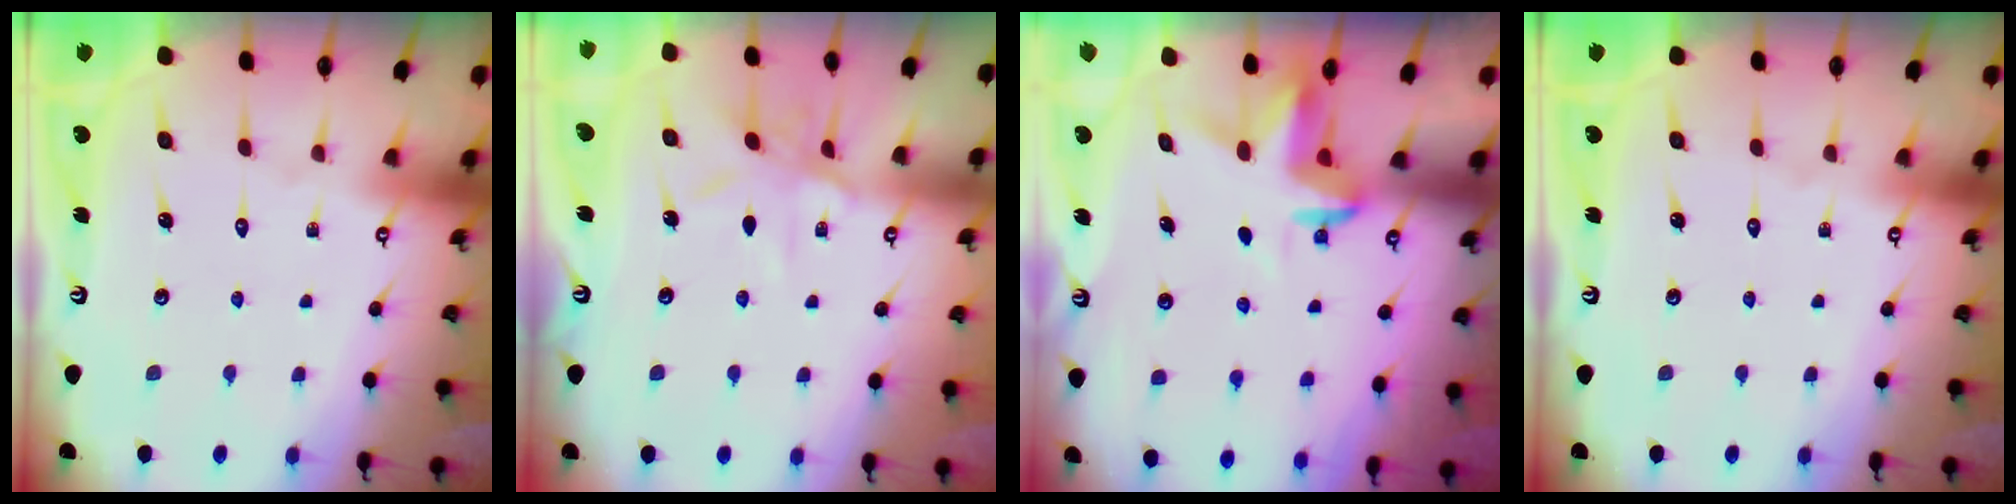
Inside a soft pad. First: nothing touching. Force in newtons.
{"total": 8.0, "press": 8.0, "slide": 0.7}
{"total": 3.4, "press": 3.4, "slide": 0.2}
{"total": 0.0}